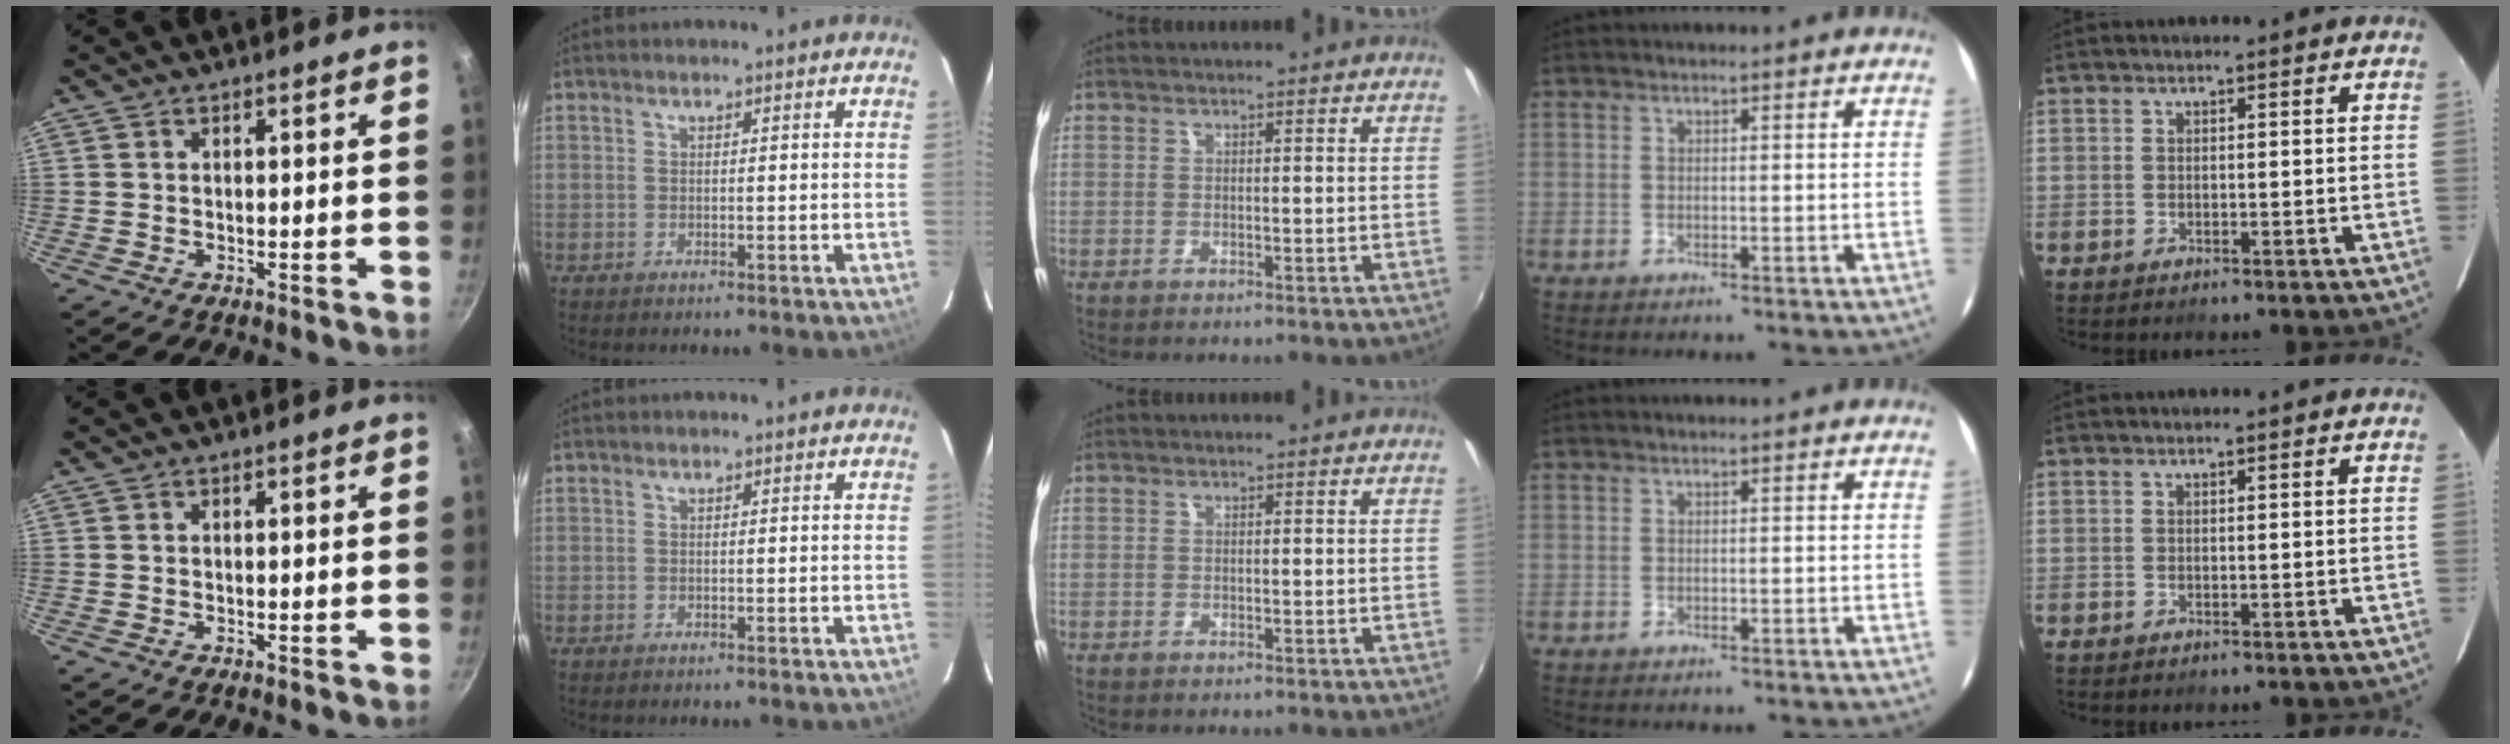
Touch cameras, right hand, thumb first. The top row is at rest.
{}